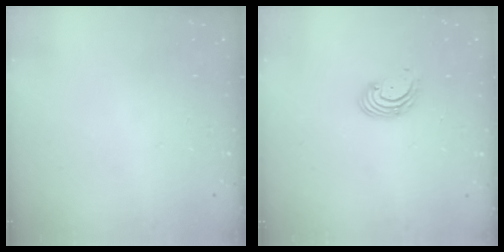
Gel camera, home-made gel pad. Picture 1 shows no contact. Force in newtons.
{"total": 2.7, "press": 2.7, "slide": 0.3}